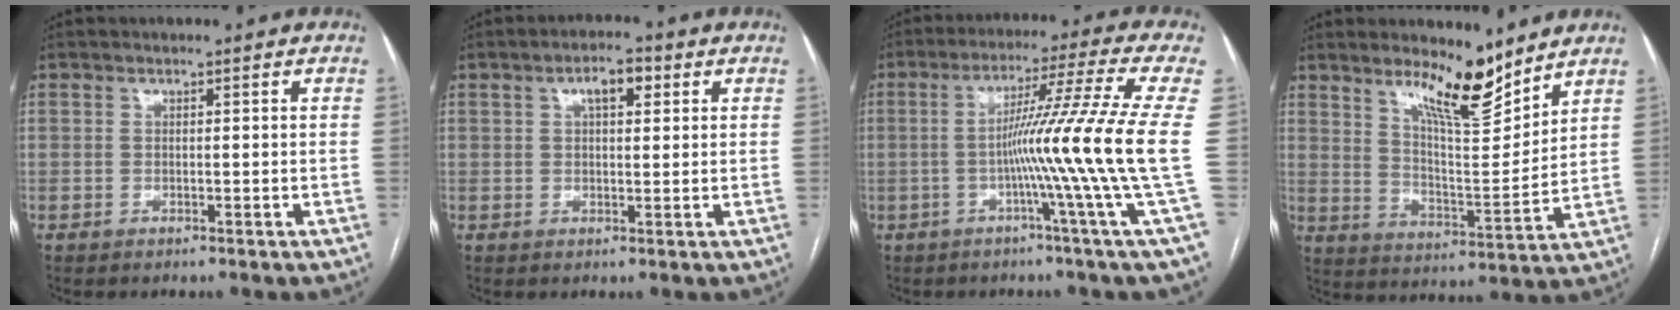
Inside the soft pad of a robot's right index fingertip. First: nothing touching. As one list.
[{"total": 4.4, "force": [1.8, 1.7, 3.7], "torque": [-0.062, 0.013, 0.028]}, {"total": 14.8, "force": [-1.9, -4.4, 14.0], "torque": [-0.214, -0.005, -0.036]}, {"total": 11.1, "force": [8.6, 1.6, 6.9], "torque": [-0.113, -0.018, 0.151]}]